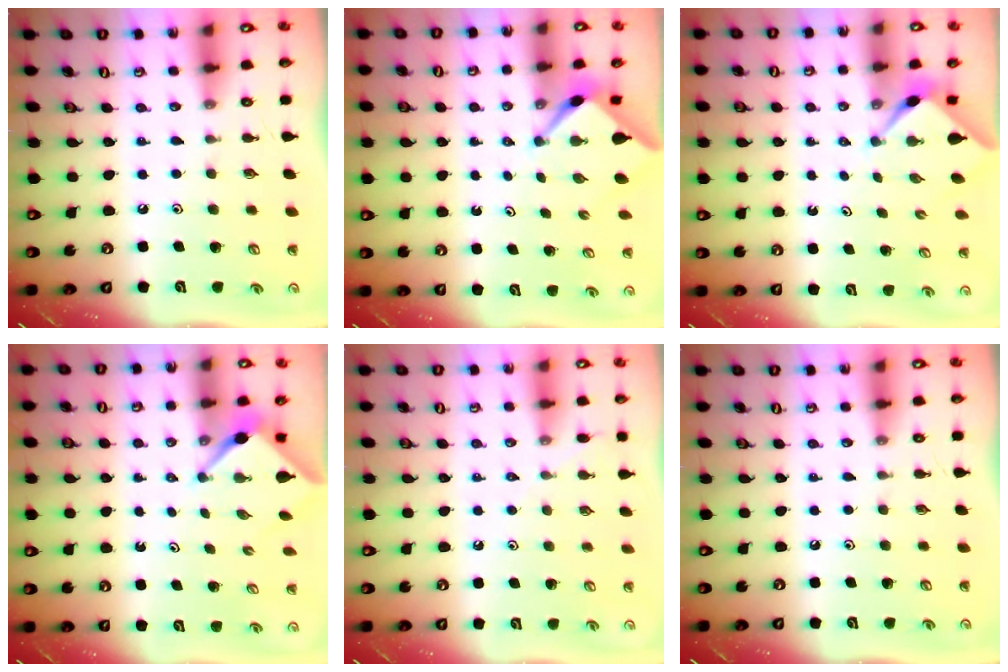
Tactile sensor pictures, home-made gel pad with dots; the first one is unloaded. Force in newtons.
{"total": 2.4, "press": 2.4, "slide": 0.3}
{"total": 2.3, "press": 2.3, "slide": 0.3}
{"total": 2.5, "press": 2.5, "slide": 0.3}
{"total": 4.0, "press": 4.0, "slide": 0.7}
{"total": 0.0}